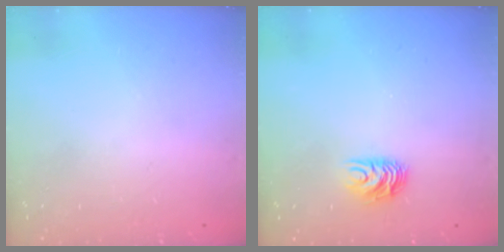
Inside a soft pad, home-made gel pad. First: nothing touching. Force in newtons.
{"total": 6.7, "press": 6.6, "slide": 0.6}